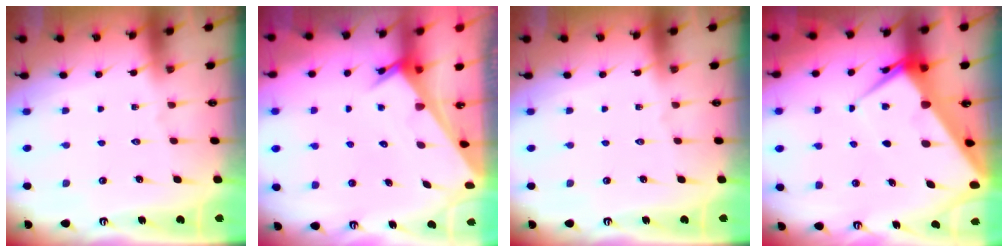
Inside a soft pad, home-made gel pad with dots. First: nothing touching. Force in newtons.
{"total": 3.2, "press": 3.2, "slide": 0.2}
{"total": 0.0}
{"total": 8.6, "press": 8.5, "slide": 0.9}